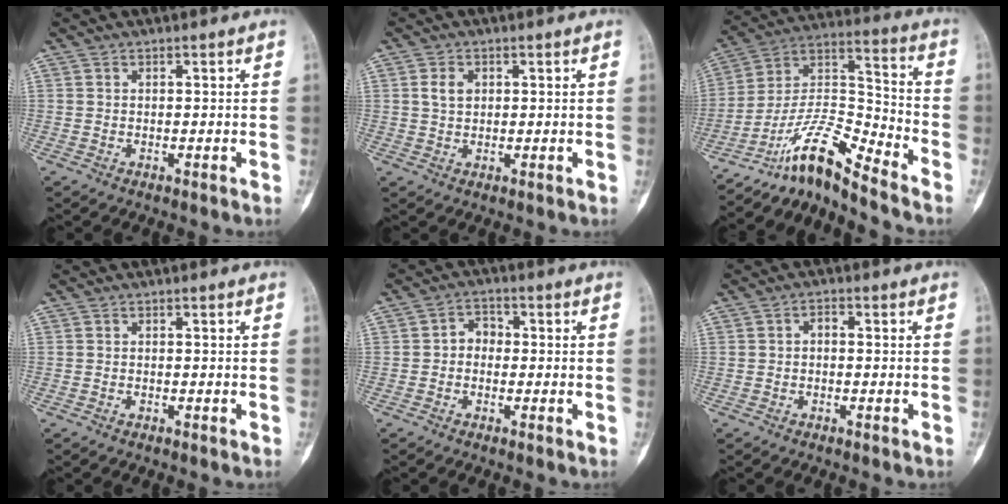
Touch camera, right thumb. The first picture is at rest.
{"total": 3.0, "force": [0.8, 2.1, 1.9], "torque": [-0.030, 0.002, 0.015]}
{"total": 11.9, "force": [-10.4, 1.1, 5.6], "torque": [-0.115, 0.107, -0.198]}
{"total": 0.0}
{"total": 3.5, "force": [-0.5, 2.8, 2.0], "torque": [-0.014, 0.016, -0.021]}
{"total": 1.5, "force": [-0.3, 1.0, 1.1], "torque": [-0.013, 0.010, -0.011]}